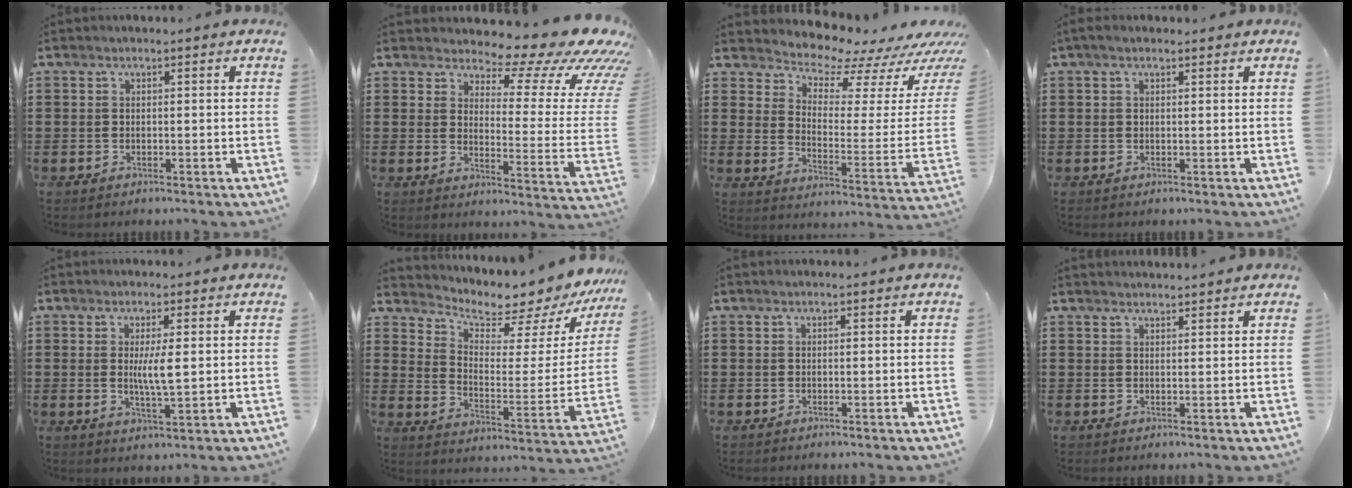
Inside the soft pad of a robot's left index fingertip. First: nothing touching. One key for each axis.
{"total": 11.3, "fx": 8.8, "fy": 3.4, "fz": 6.4, "tx": -0.100, "ty": -0.073, "tz": 0.144}
{"total": 6.6, "fx": 6.4, "fy": 1.1, "fz": 1.1, "tx": -0.036, "ty": -0.071, "tz": 0.104}
{"total": 1.4, "fx": 0.7, "fy": 0.5, "fz": 1.1, "tx": -0.022, "ty": 0.004, "tz": 0.012}
{"total": 4.5, "fx": 0.7, "fy": 0.8, "fz": 4.3, "tx": -0.084, "ty": 0.000, "tz": 0.011}
{"total": 6.1, "fx": 5.7, "fy": 1.6, "fz": 1.5, "tx": -0.041, "ty": -0.060, "tz": 0.090}
{"total": 0.0}
{"total": 1.6, "fx": 1.6, "fy": 0.0, "fz": 0.1, "tx": -0.006, "ty": 0.001, "tz": 0.032}